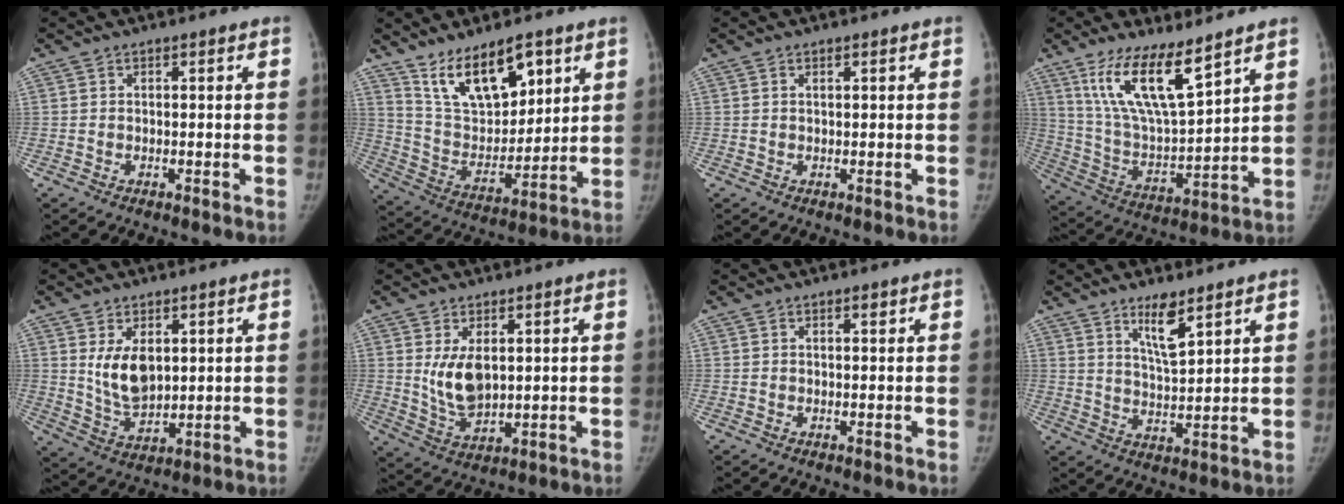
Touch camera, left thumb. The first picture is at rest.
{"total": 16.0, "force": [9.7, 7.6, 10.2], "torque": [-0.130, -0.054, 0.190]}
{"total": 0.6, "force": [0.3, 0.2, 0.4], "torque": [-0.010, 0.001, 0.006]}
{"total": 15.7, "force": [9.9, 4.4, 11.3], "torque": [-0.194, -0.055, 0.203]}
{"total": 8.4, "force": [2.4, 5.1, 6.2], "torque": [-0.091, -0.021, 0.061]}
{"total": 7.5, "force": [1.8, 4.3, 5.9], "torque": [-0.095, -0.019, 0.049]}
{"total": 0.6, "force": [0.4, 0.2, 0.4], "torque": [-0.004, -0.001, 0.006]}
{"total": 7.0, "force": [4.6, 1.7, 4.9], "torque": [-0.078, -0.037, 0.085]}